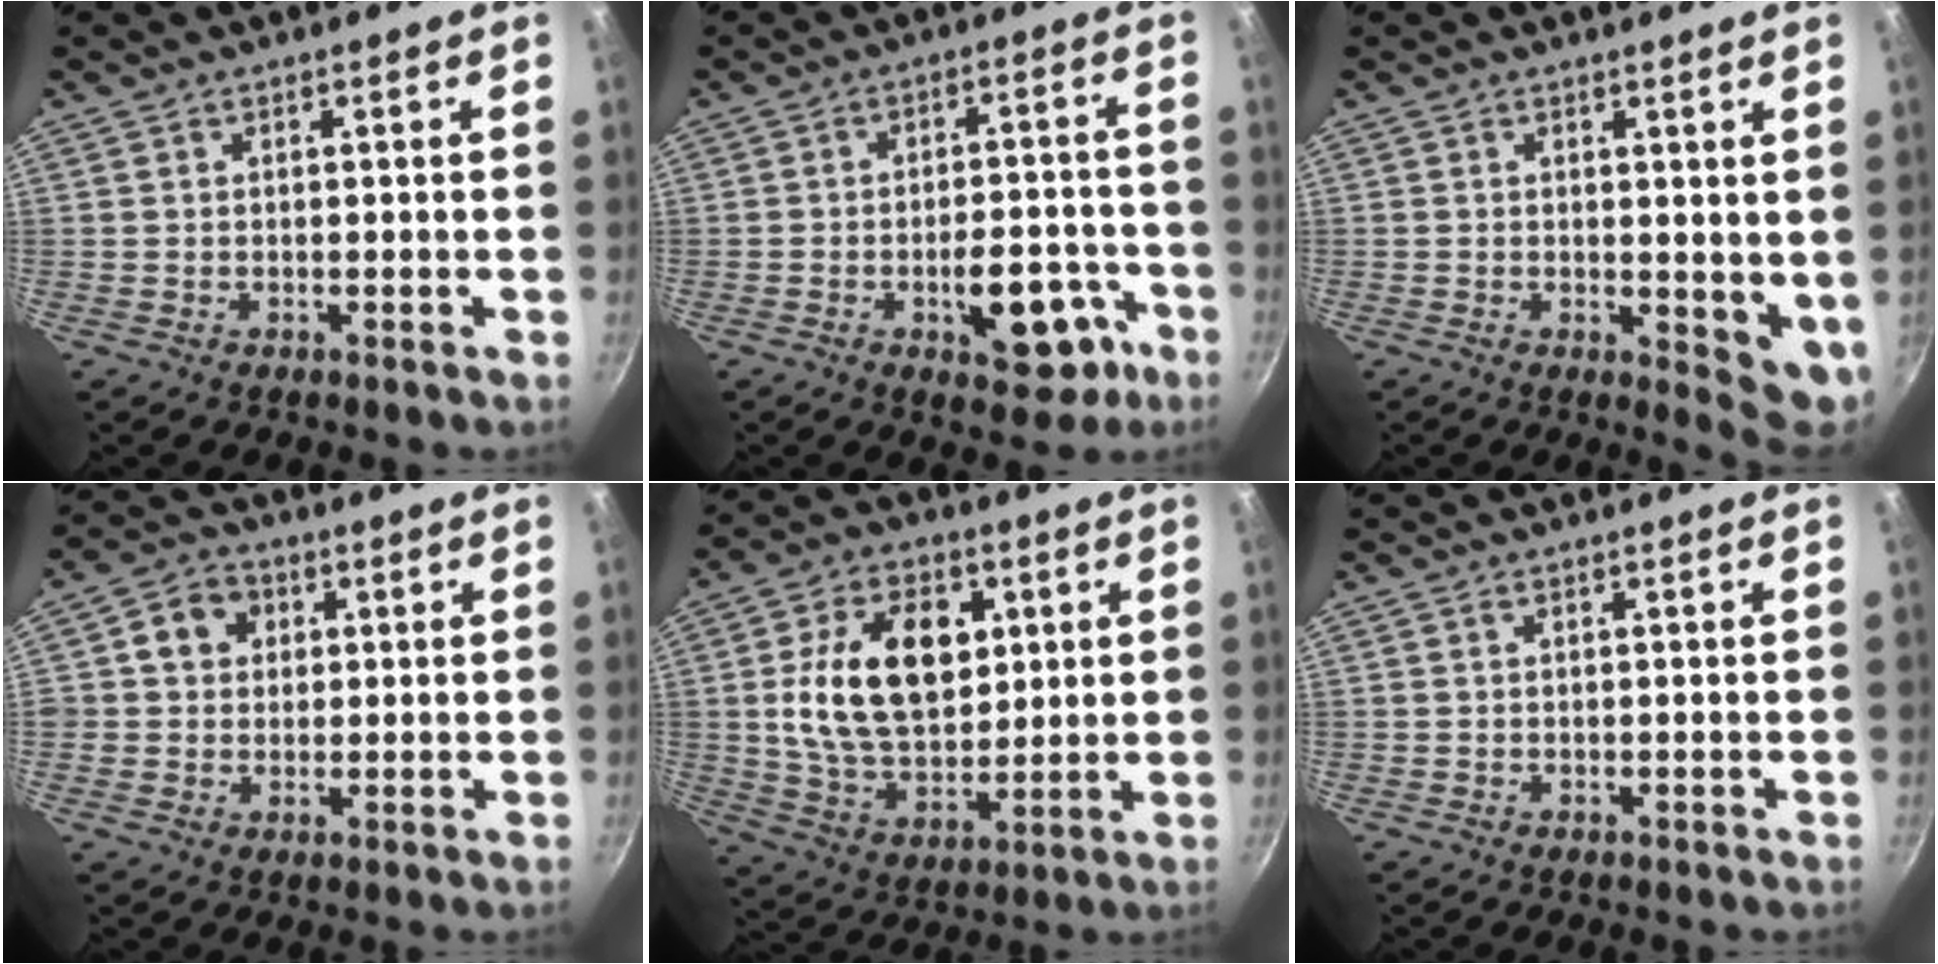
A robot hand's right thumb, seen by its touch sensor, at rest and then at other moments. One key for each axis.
{"total": 12.5, "fx": -5.2, "fy": 6.3, "fz": 9.4, "tx": -0.089, "ty": 0.039, "tz": -0.062}
{"total": 5.9, "fx": 1.2, "fy": 2.9, "fz": 5.0, "tx": -0.059, "ty": -0.019, "tz": 0.018}
{"total": 6.5, "fx": 1.6, "fy": 5.7, "fz": 2.6, "tx": -0.008, "ty": 0.006, "tz": 0.016}
{"total": 18.1, "fx": 3.7, "fy": 11.8, "fz": 13.2, "tx": -0.201, "ty": -0.007, "tz": 0.066}
{"total": 0.0}